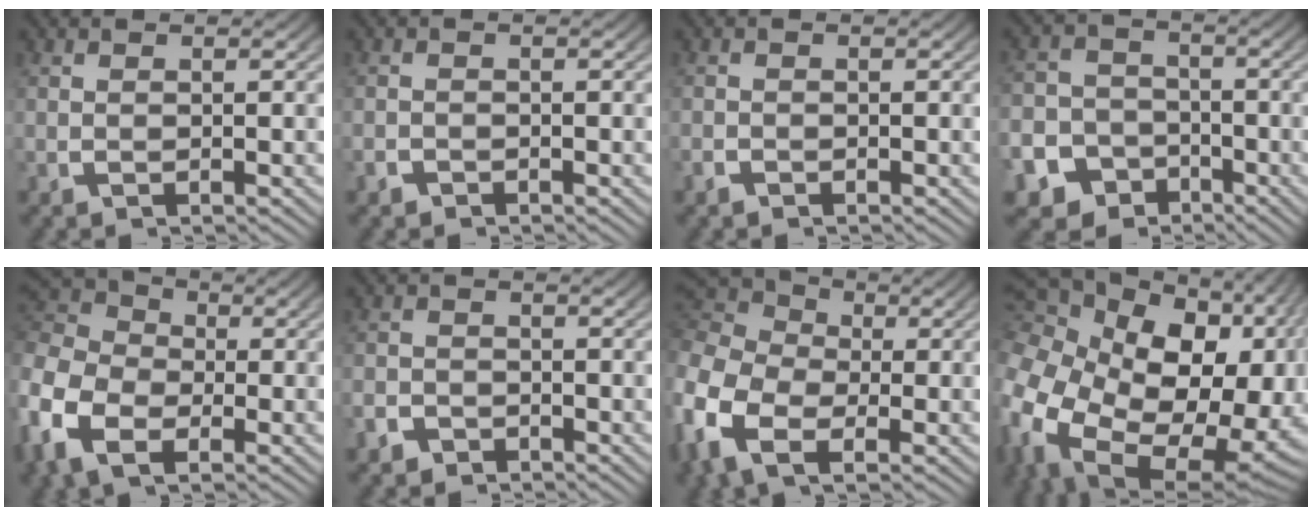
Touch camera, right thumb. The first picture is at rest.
{"total": 1.4, "force": [-1.2, 0.5, -0.2], "torque": [-0.006, -0.006, -0.021]}
{"total": 1.0, "force": [-1.0, 0.3, -0.2], "torque": [-0.005, -0.004, -0.017]}
{"total": 11.3, "force": [-7.3, 8.4, 1.9], "torque": [-0.030, -0.047, -0.128]}
{"total": 8.5, "force": [-0.8, 6.7, 5.2], "torque": [-0.137, -0.023, -0.020]}
{"total": 2.9, "force": [-2.7, 1.0, -0.6], "torque": [-0.003, -0.018, -0.045]}
{"total": 9.1, "force": [0.0, 7.0, 5.9], "torque": [-0.151, -0.019, -0.010]}
{"total": 22.5, "force": [-1.9, 16.0, 15.7], "torque": [-0.327, -0.092, -0.002]}